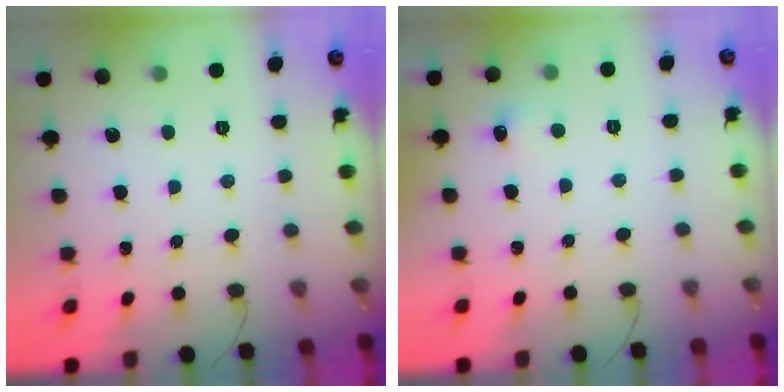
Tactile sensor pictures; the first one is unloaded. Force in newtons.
{"total": 3.8, "press": 3.6, "slide": 1.1}